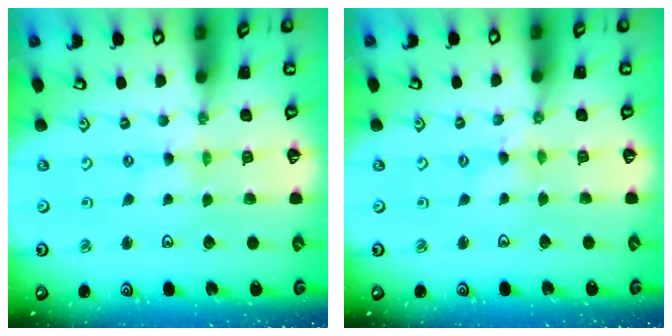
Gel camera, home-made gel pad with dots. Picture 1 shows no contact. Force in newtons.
{"total": 1.2, "press": 1.2, "slide": 0.3}